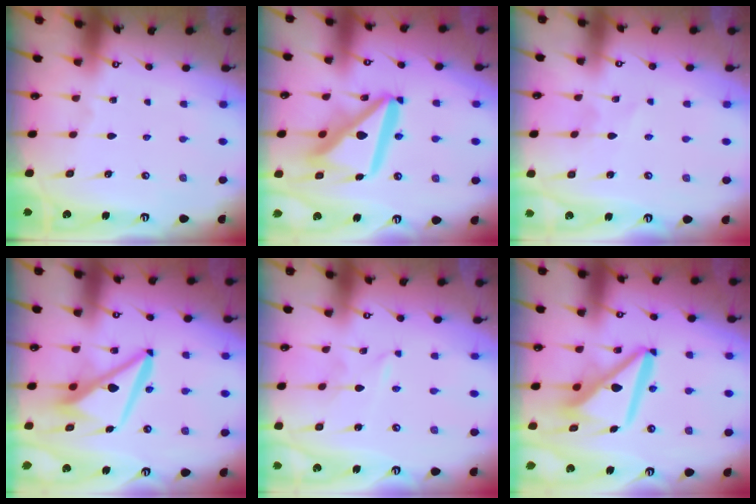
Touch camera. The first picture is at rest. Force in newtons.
{"total": 17.8, "press": 17.6, "slide": 2.2}
{"total": 1.8, "press": 1.8, "slide": 0.2}
{"total": 10.3, "press": 10.2, "slide": 1.7}
{"total": 2.3, "press": 2.3, "slide": 0.2}
{"total": 12.9, "press": 12.8, "slide": 1.4}